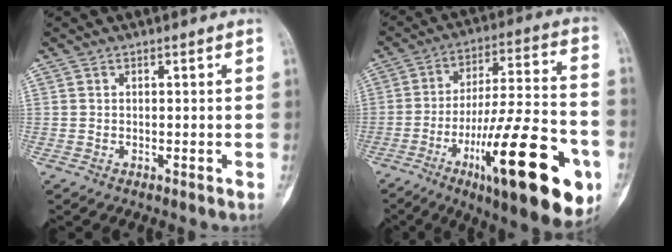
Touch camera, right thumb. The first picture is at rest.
{"total": 28.3, "force": [-11.0, 7.3, 25.0], "torque": [-0.352, 0.037, -0.162]}